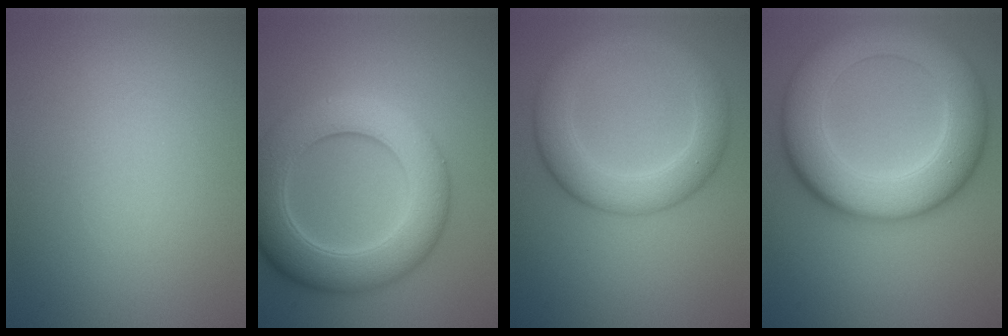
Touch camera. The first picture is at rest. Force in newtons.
{"total": 8.9, "press": 8.8, "slide": 0.3}
{"total": 5.3, "press": 5.3, "slide": 0.1}
{"total": 10.1, "press": 10.1, "slide": 0.2}